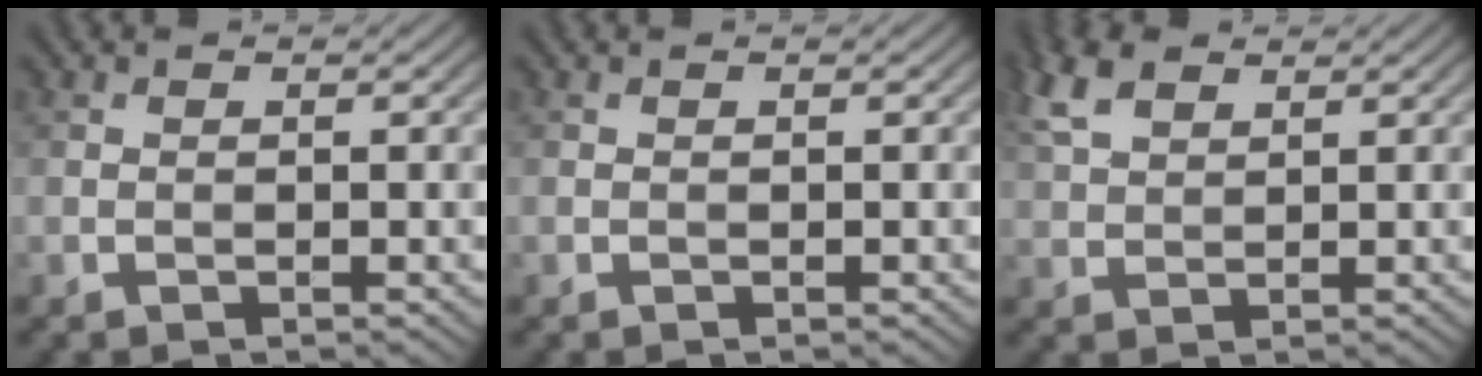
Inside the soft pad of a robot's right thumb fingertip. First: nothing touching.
{"total": 0.0}
{"total": 5.2, "force": [3.0, 2.7, 3.4], "torque": [-0.088, 0.018, 0.061]}